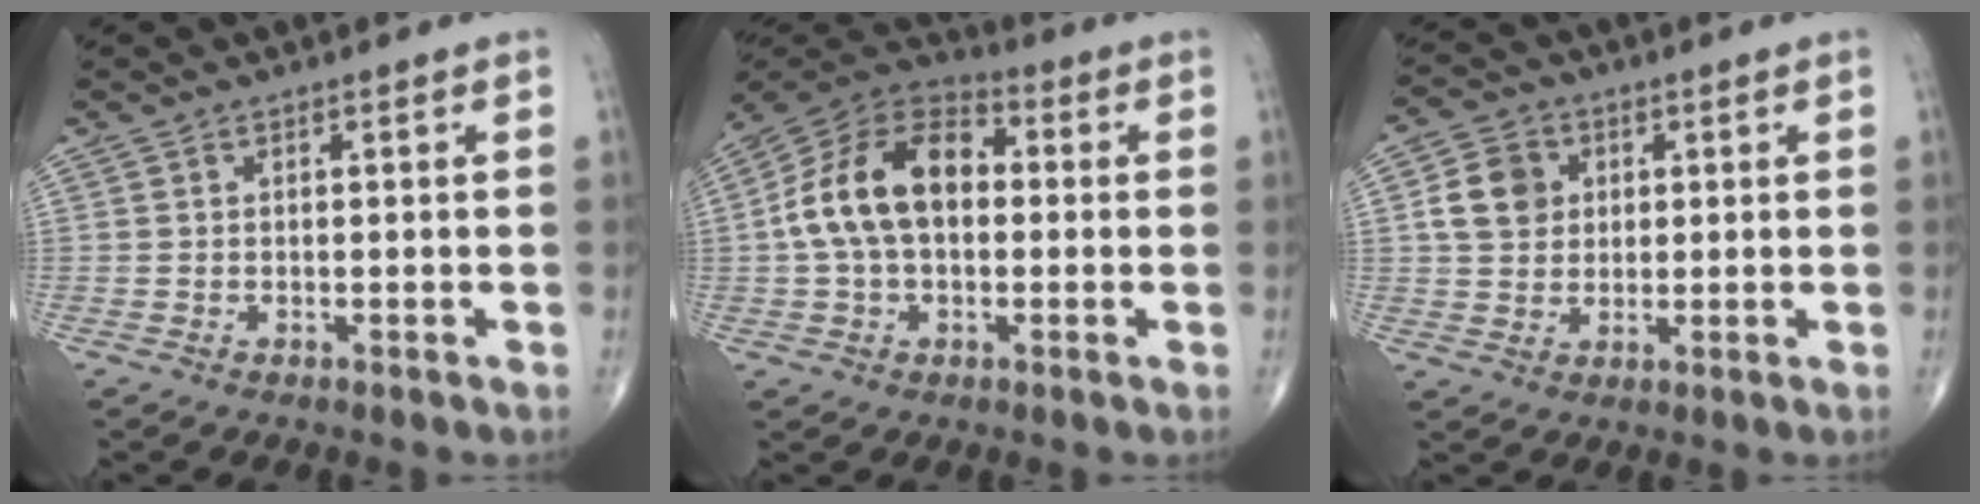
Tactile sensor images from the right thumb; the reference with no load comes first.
{"total": 16.3, "force": [1.0, 10.4, 12.5], "torque": [-0.220, 0.037, 0.006]}
{"total": 7.7, "force": [1.7, 6.4, 3.8], "torque": [-0.048, -0.001, 0.028]}